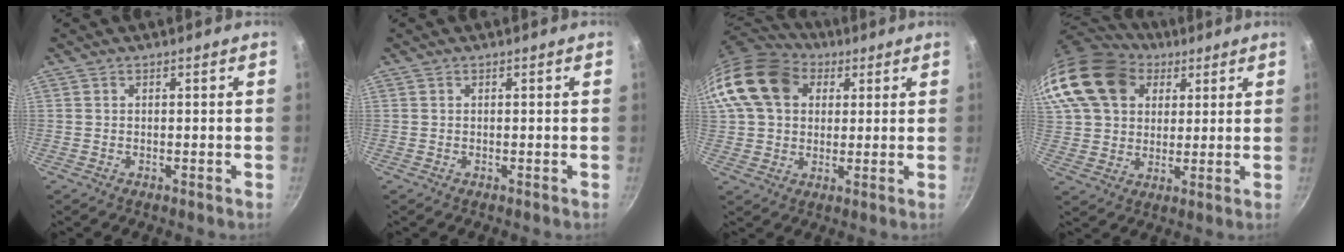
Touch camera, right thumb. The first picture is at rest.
{"total": 0.0}
{"total": 16.5, "force": [5.1, 12.5, 9.5], "torque": [-0.168, 0.017, 0.078]}
{"total": 21.8, "force": [8.8, 16.4, 11.4], "torque": [-0.234, 0.019, 0.158]}